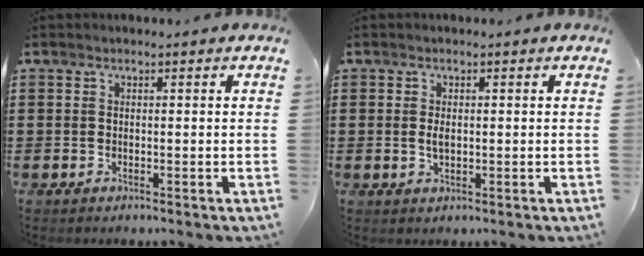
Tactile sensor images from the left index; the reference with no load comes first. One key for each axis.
{"total": 1.9, "fx": 0.1, "fy": 0.9, "fz": 1.7, "tx": -0.035, "ty": 0.003, "tz": 0.000}